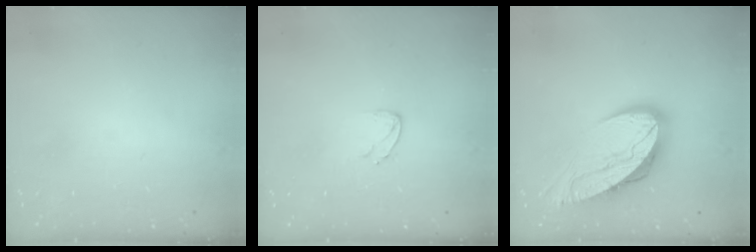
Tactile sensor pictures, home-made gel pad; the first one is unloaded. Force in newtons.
{"total": 4.4, "press": 4.4, "slide": 0.4}
{"total": 14.8, "press": 14.7, "slide": 1.3}